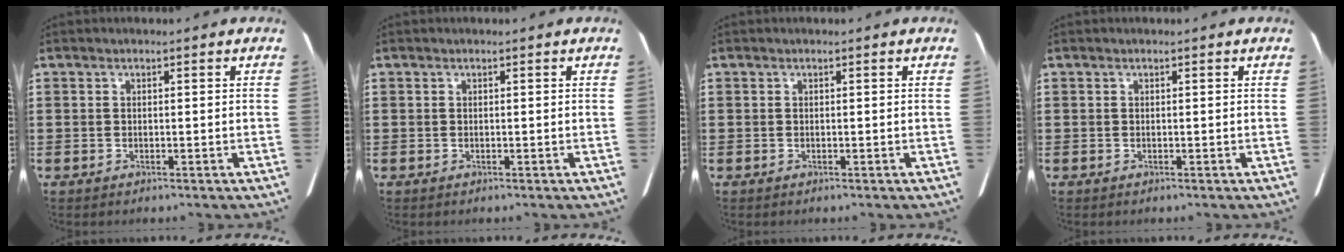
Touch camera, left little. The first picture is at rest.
{"total": 0.0}
{"total": 0.0}
{"total": 0.0}